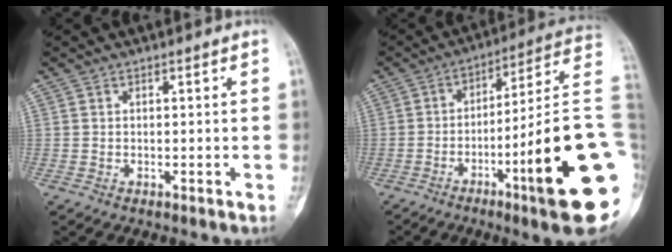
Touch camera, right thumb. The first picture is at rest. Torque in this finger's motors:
{"motor_torque": [3.53, 1.49, 2.09, -0.68, 0.60]}